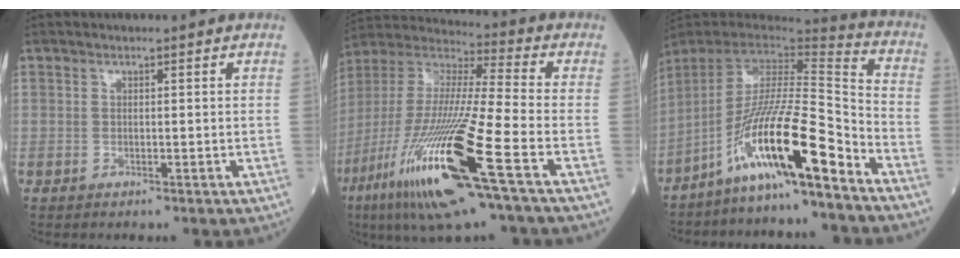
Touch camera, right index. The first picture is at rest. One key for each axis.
{"total": 23.5, "fx": -10.2, "fy": 1.3, "fz": 21.1, "tx": -0.449, "ty": -0.056, "tz": -0.197}
{"total": 16.8, "fx": -10.7, "fy": 0.2, "fz": 13.0, "tx": -0.246, "ty": -0.005, "tz": -0.197}